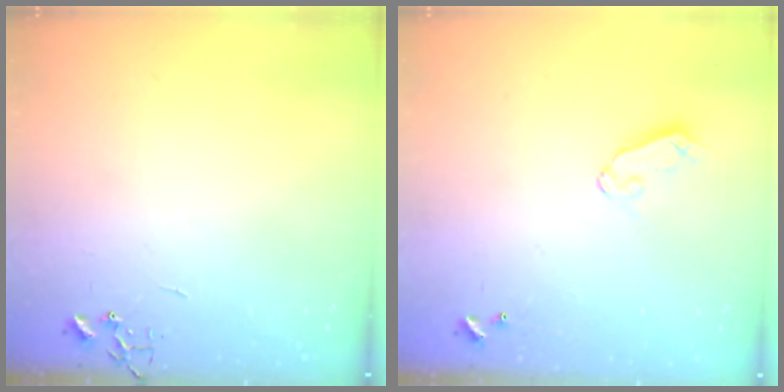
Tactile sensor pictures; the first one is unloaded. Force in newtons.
{"total": 5.4, "press": 5.4, "slide": 0.5}